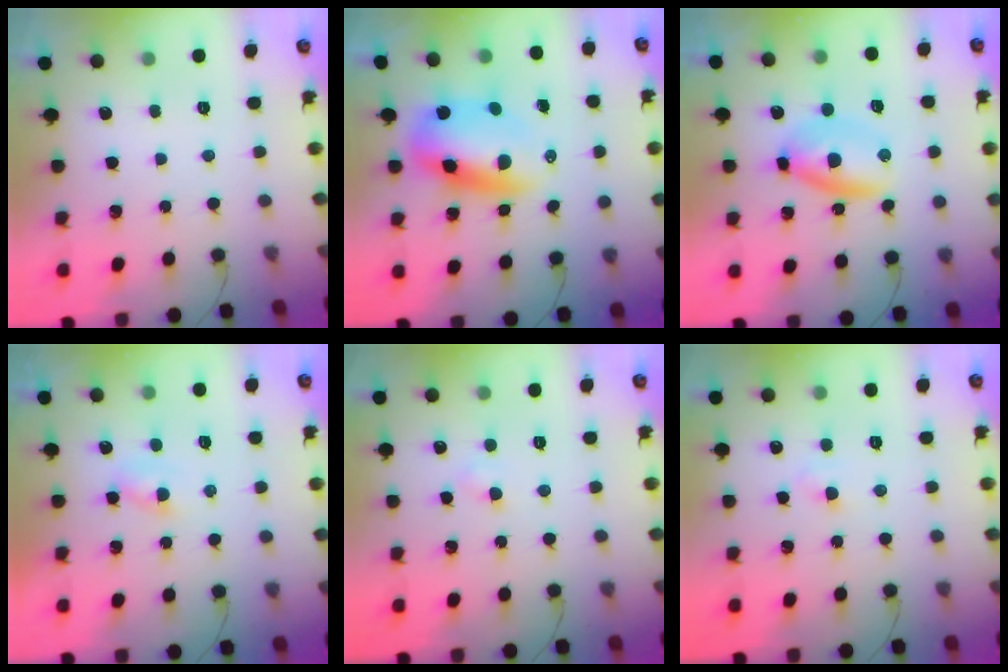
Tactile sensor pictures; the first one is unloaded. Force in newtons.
{"total": 10.5, "press": 10.1, "slide": 2.7}
{"total": 6.2, "press": 6.1, "slide": 1.1}
{"total": 1.7, "press": 1.5, "slide": 0.8}
{"total": 1.8, "press": 1.6, "slide": 0.8}
{"total": 2.8, "press": 2.6, "slide": 0.9}